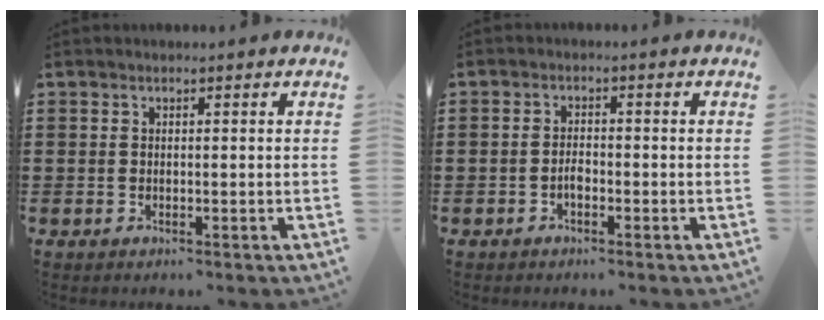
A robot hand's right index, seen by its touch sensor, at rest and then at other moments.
{"total": 1.9, "force": [-0.9, 0.9, 1.3], "torque": [-0.027, 0.002, -0.017]}